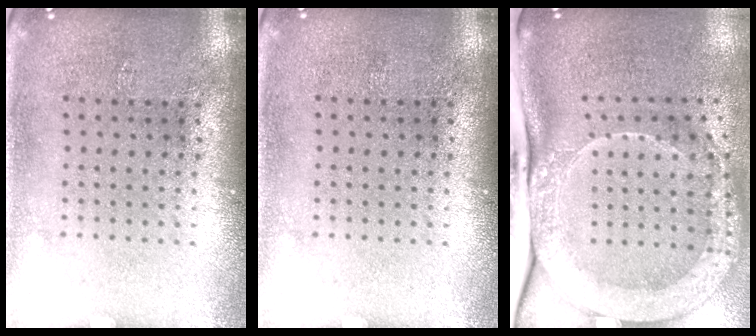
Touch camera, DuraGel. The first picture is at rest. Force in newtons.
{"total": 0.0}
{"total": 3.3, "press": 2.3, "slide": 2.3}